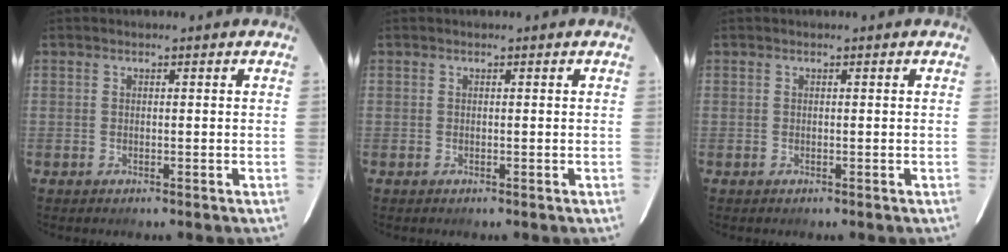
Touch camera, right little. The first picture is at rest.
{"total": 0.0}
{"total": 0.0}